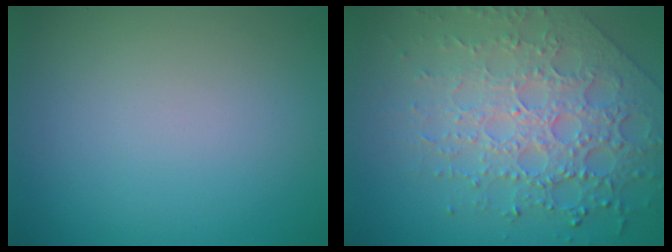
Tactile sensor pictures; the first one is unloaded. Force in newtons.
{"total": 7.8, "press": 5.6, "slide": 5.5}